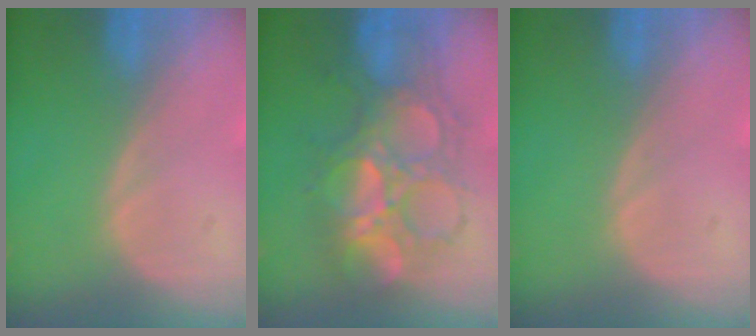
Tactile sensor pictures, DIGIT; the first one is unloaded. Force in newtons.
{"total": 9.1, "press": 9.1, "slide": 0.6}
{"total": 0.0}